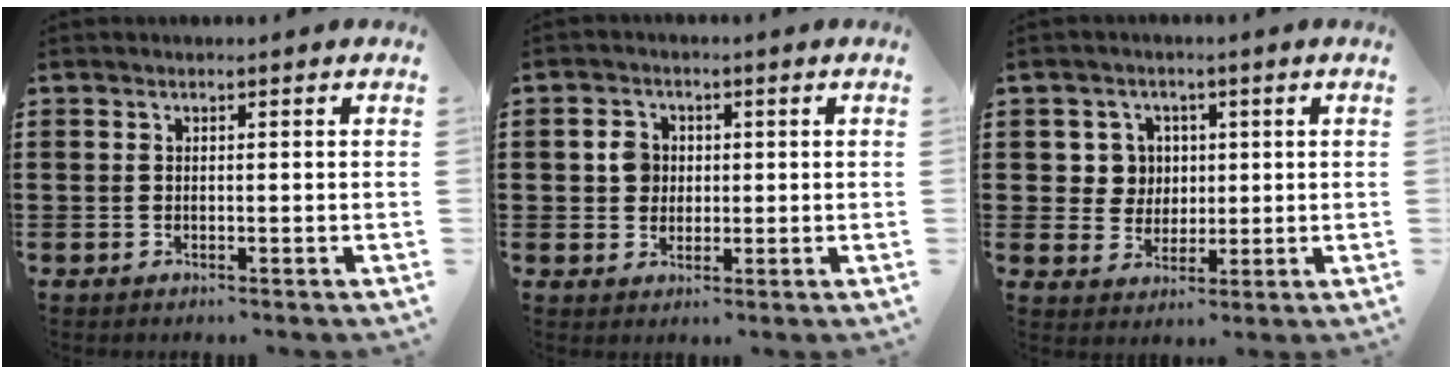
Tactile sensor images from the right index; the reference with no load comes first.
{"total": 3.7, "force": [0.3, 3.2, 1.7], "torque": [-0.044, 0.011, 0.003]}
{"total": 4.8, "force": [1.1, 4.5, 1.2], "torque": [-0.045, 0.015, 0.018]}